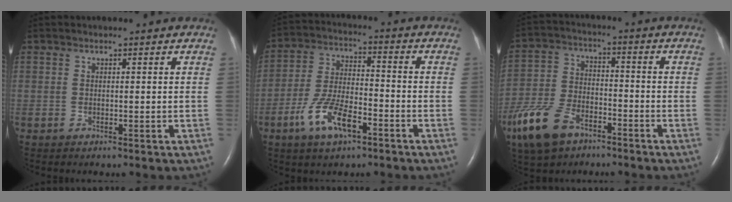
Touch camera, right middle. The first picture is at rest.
{"total": 9.9, "force": [-5.2, 3.6, 7.7], "torque": [-0.166, 0.003, -0.095]}
{"total": 11.8, "force": [-7.2, 5.9, 7.2], "torque": [-0.169, -0.007, -0.136]}